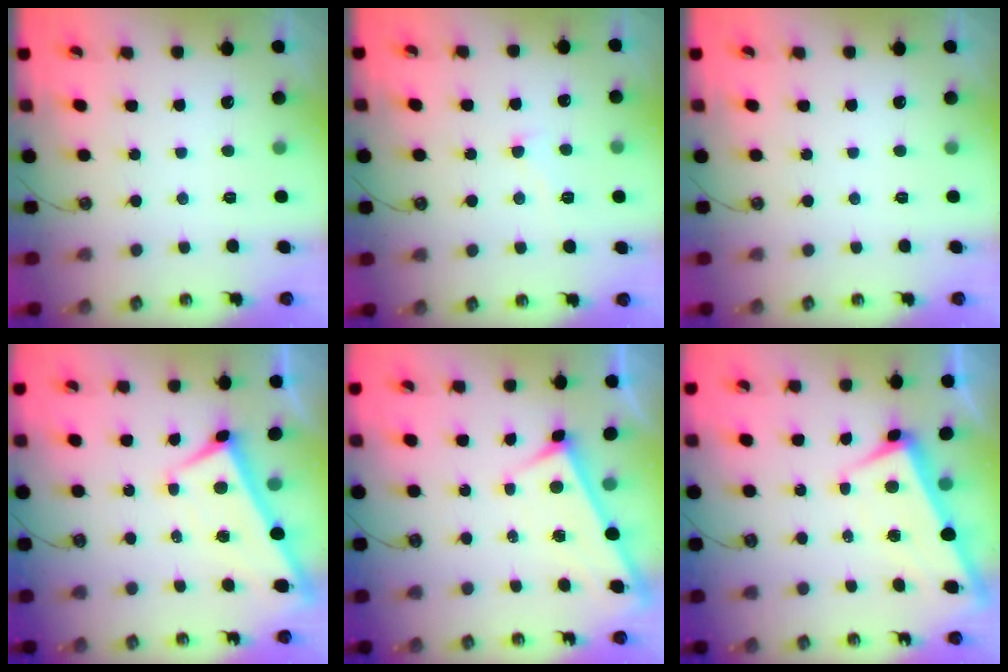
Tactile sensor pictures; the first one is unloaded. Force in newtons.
{"total": 2.3, "press": 2.2, "slide": 0.5}
{"total": 0.0}
{"total": 2.6, "press": 2.5, "slide": 0.4}
{"total": 3.0, "press": 3.0, "slide": 0.1}
{"total": 1.0, "press": 0.7, "slide": 0.7}